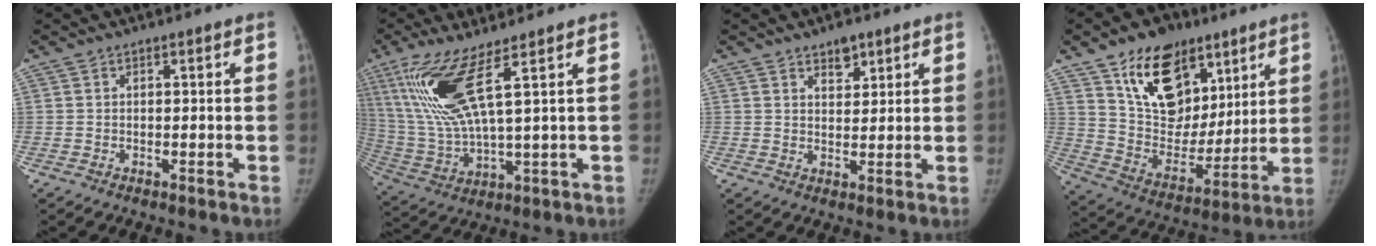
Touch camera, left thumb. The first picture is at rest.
{"total": 13.6, "force": [6.3, 1.9, 12.0], "torque": [-0.284, -0.032, 0.136]}
{"total": 3.5, "force": [2.4, 1.8, 1.8], "torque": [-0.011, -0.015, 0.040]}
{"total": 20.7, "force": [11.6, 13.4, 10.7], "torque": [-0.123, -0.050, 0.204]}